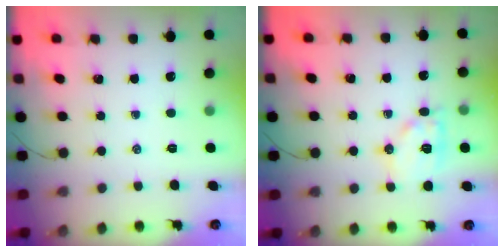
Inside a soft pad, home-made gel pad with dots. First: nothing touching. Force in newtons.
{"total": 10.8, "press": 10.7, "slide": 0.9}